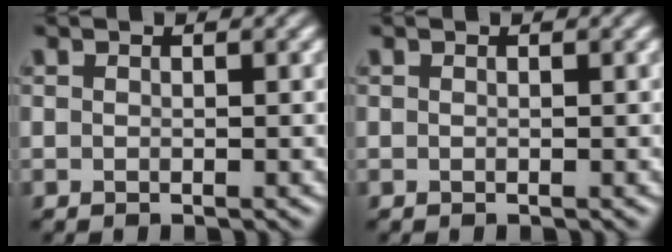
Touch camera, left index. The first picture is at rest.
{"total": 0.0}